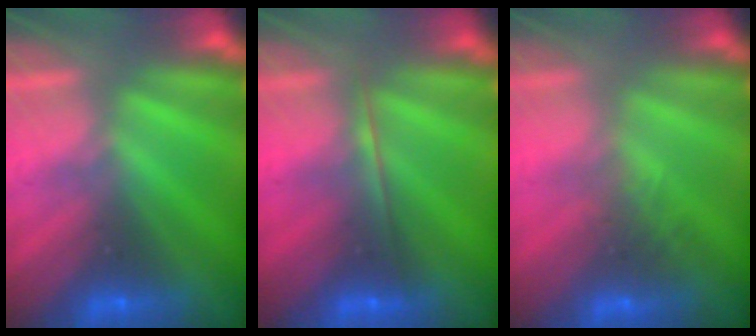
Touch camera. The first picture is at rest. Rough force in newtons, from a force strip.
{"total": 1.8}
{"total": 2.7}